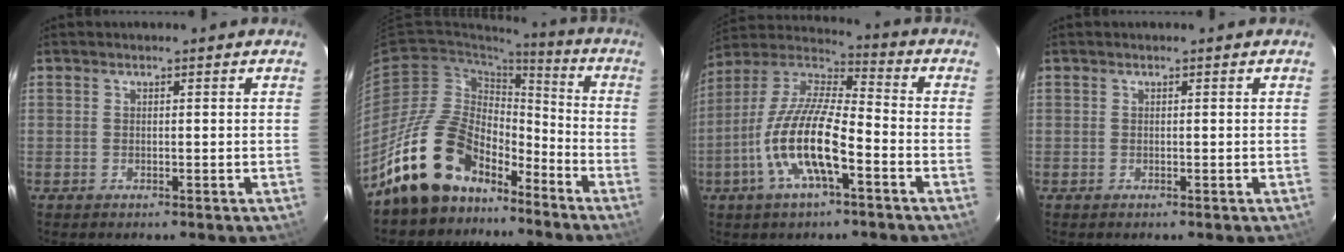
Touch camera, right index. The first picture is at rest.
{"total": 18.2, "force": [-13.2, 10.0, 7.6], "torque": [-0.153, 0.026, -0.219]}
{"total": 15.6, "force": [-6.0, 4.3, 13.7], "torque": [-0.278, -0.008, -0.123]}
{"total": 0.0}